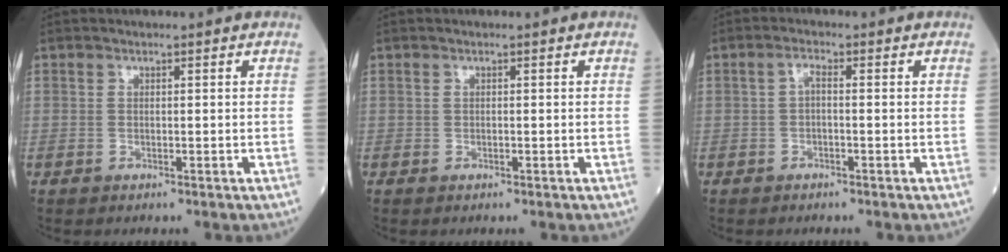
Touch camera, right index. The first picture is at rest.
{"total": 0.0}
{"total": 1.6, "force": [-0.2, 0.4, 1.6], "torque": [-0.029, 0.004, -0.005]}